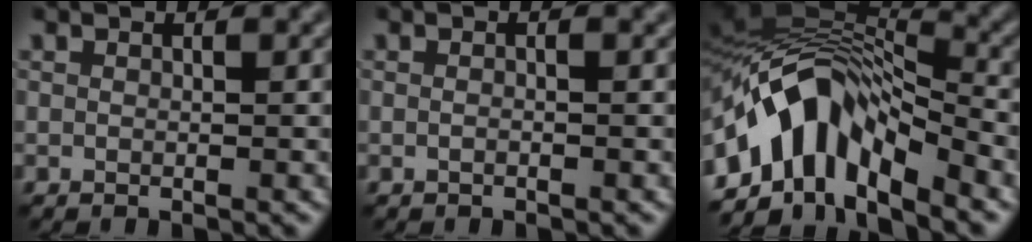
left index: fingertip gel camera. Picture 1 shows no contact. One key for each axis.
{"total": 1.0, "fx": 0.1, "fy": 0.4, "fz": 0.9, "tx": -0.009, "ty": -0.014, "tz": -0.009}
{"total": 10.0, "fx": -4.7, "fy": 5.2, "fz": 7.1, "tx": -0.110, "ty": 0.011, "tz": -0.090}